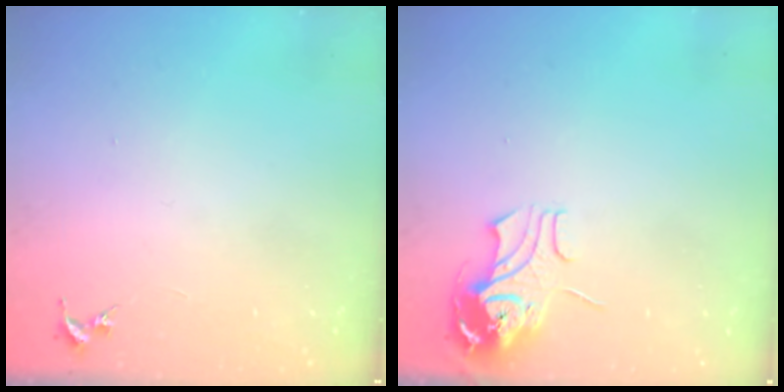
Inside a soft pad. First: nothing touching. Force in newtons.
{"total": 10.2, "press": 10.1, "slide": 1.0}